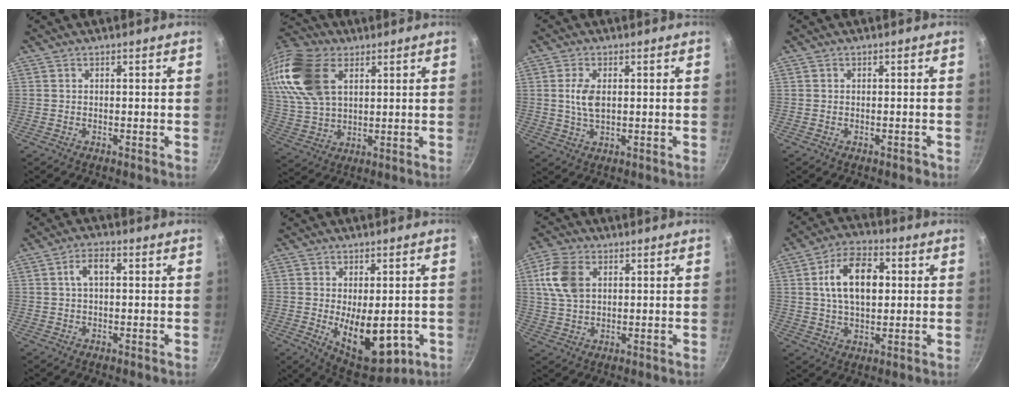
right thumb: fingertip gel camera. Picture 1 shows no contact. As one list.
[{"total": 19.3, "force": [7.4, 12.0, 13.2], "torque": [-0.272, -0.004, 0.145]}, {"total": 4.9, "force": [0.6, 2.6, 4.1], "torque": [-0.082, -0.003, 0.013]}, {"total": 0.9, "force": [-0.5, 0.6, 0.4], "torque": [0.003, 0.010, -0.002]}, {"total": 4.0, "force": [0.8, 2.1, 3.3], "torque": [-0.059, 0.011, 0.011]}, {"total": 13.8, "force": [-2.5, 7.3, 11.4], "torque": [-0.130, -0.019, -0.014]}, {"total": 9.4, "force": [2.6, 6.2, 6.5], "torque": [-0.119, 0.004, 0.048]}, {"total": 12.7, "force": [2.2, 7.8, 9.8], "torque": [-0.148, 0.011, 0.031]}]